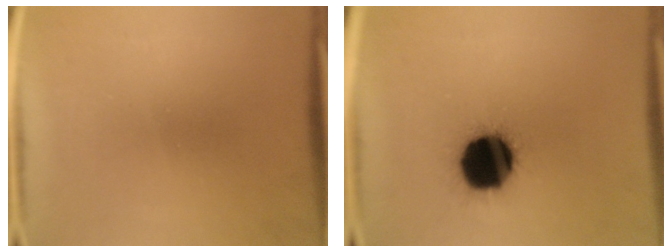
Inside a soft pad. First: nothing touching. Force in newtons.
{"total": 19.5}